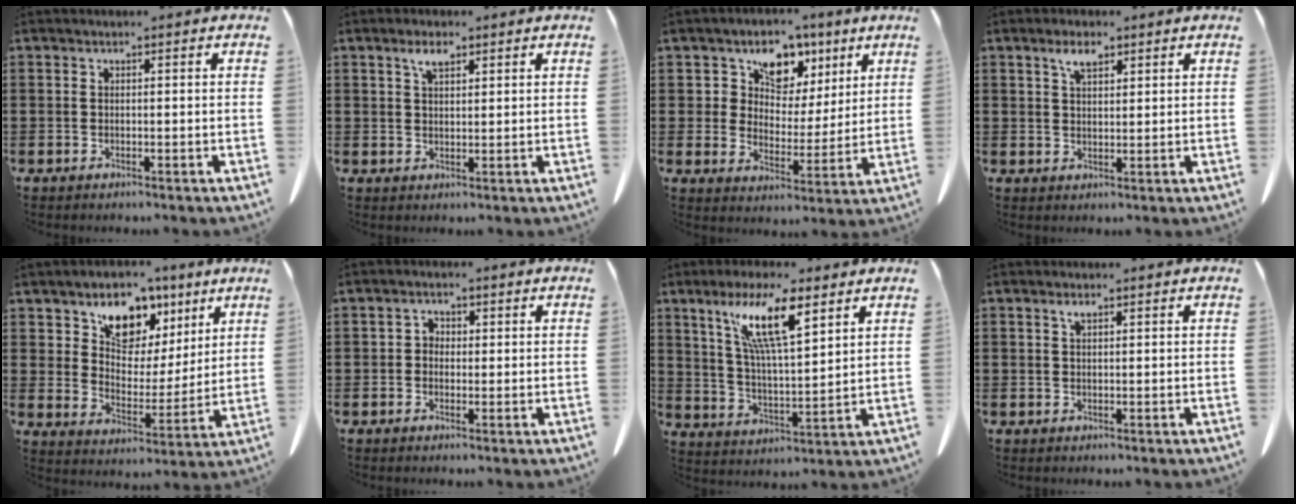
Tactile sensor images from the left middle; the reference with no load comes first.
{"total": 2.9, "force": [1.9, 1.1, 1.9], "torque": [-0.043, 0.002, 0.036]}
{"total": 7.1, "force": [4.4, 5.1, 2.1], "torque": [-0.068, -0.016, 0.075]}
{"total": 3.3, "force": [2.3, 1.3, 2.1], "torque": [-0.039, 0.000, 0.040]}
{"total": 8.8, "force": [5.9, 5.7, 3.3], "torque": [-0.080, -0.028, 0.104]}
{"total": 1.4, "force": [-0.1, 1.1, 0.8], "torque": [-0.019, 0.006, -0.002]}
{"total": 11.7, "force": [7.3, 2.4, 8.8], "torque": [-0.188, -0.014, 0.128]}
{"total": 1.2, "force": [0.7, 0.3, 0.9], "torque": [-0.020, 0.000, 0.013]}